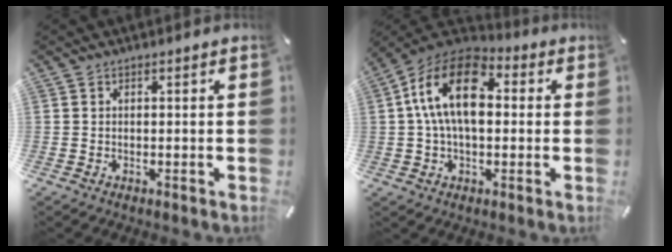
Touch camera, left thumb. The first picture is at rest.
{"total": 15.8, "force": [2.1, 10.0, 12.1], "torque": [-0.242, 0.013, 0.035]}